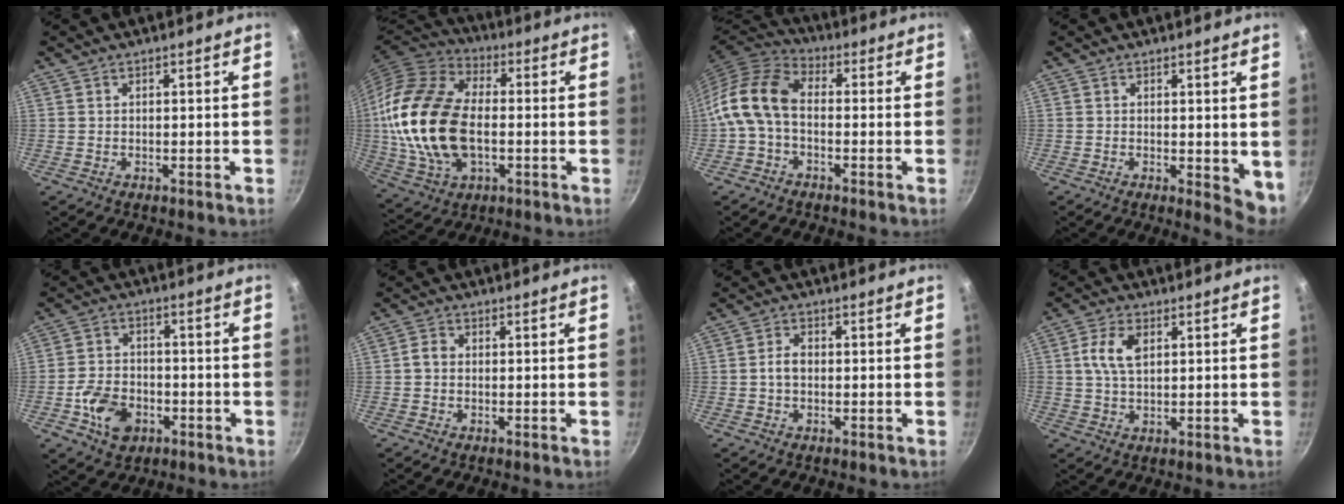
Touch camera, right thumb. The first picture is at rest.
{"total": 22.2, "force": [-0.9, 13.9, 17.2], "torque": [-0.328, 0.019, -0.019]}
{"total": 11.7, "force": [-1.5, 7.5, 8.9], "torque": [-0.175, 0.040, -0.050]}
{"total": 5.0, "force": [0.5, 2.4, 4.4], "torque": [-0.053, -0.009, 0.009]}
{"total": 9.5, "force": [-3.6, 6.8, 5.6], "torque": [-0.086, 0.027, -0.065]}
{"total": 2.2, "force": [-0.2, 1.8, 1.2], "torque": [-0.022, 0.011, -0.008]}
{"total": 3.0, "force": [-0.3, 2.0, 2.2], "torque": [-0.035, 0.012, -0.007]}
{"total": 6.4, "force": [1.6, 3.7, 4.9], "torque": [-0.087, 0.004, 0.028]}